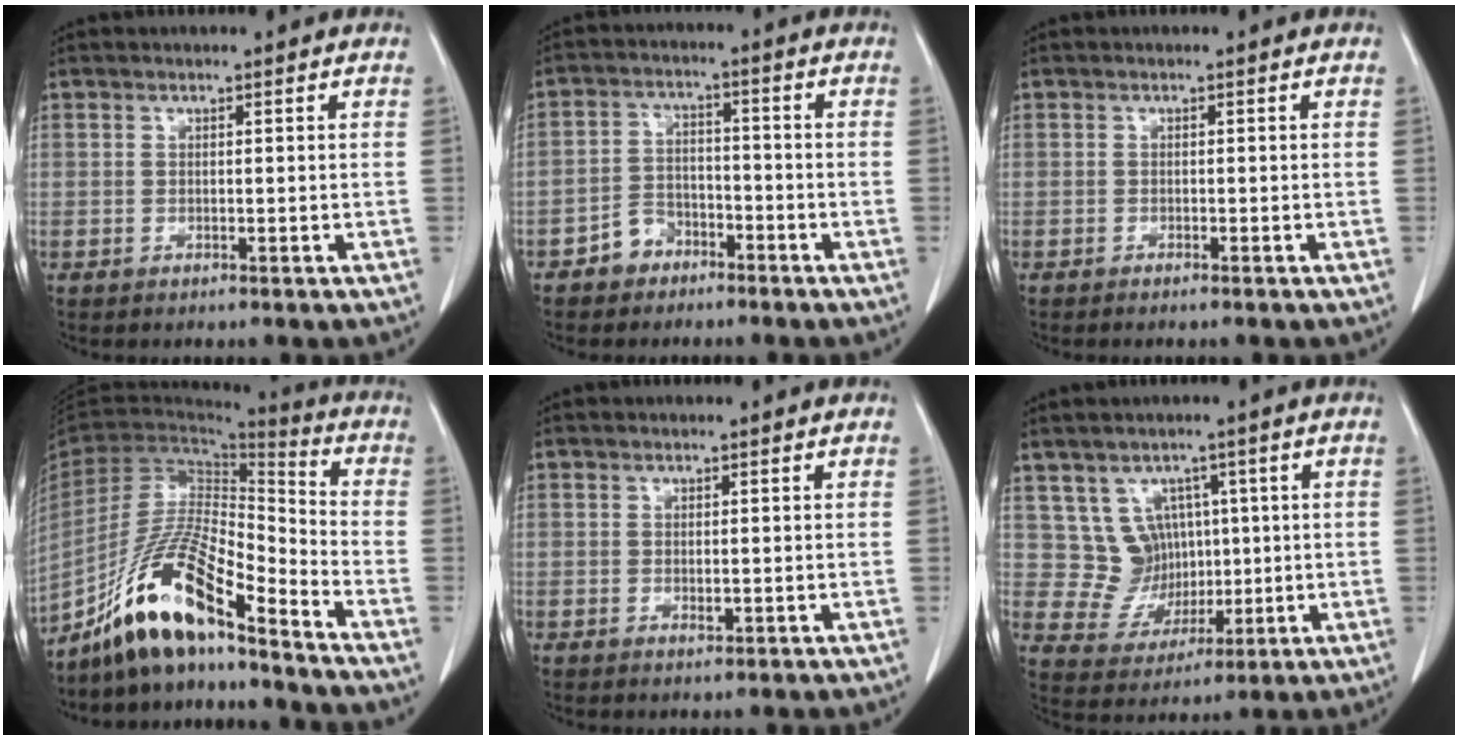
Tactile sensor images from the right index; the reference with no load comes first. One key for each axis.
{"total": 4.8, "fx": -3.2, "fy": 3.4, "fz": 1.1, "tx": -0.016, "ty": 0.015, "tz": -0.058}
{"total": 1.1, "fx": -0.9, "fy": 0.1, "fz": 0.6, "tx": -0.011, "ty": -0.002, "tz": -0.010}
{"total": 15.5, "fx": -11.7, "fy": 1.8, "fz": 10.1, "tx": -0.187, "ty": 0.001, "tz": -0.214}
{"total": 0.9, "fx": -0.2, "fy": 0.4, "fz": 0.8, "tx": -0.015, "ty": -0.002, "tz": -0.001}
{"total": 6.8, "fx": 2.1, "fy": 6.3, "fz": 1.5, "tx": -0.023, "ty": 0.020, "tz": 0.052}